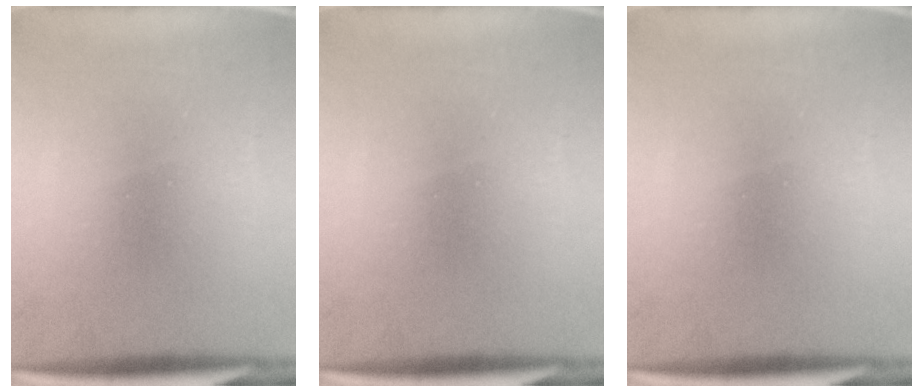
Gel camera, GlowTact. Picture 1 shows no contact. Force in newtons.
{"total": 0.0}
{"total": 0.0}